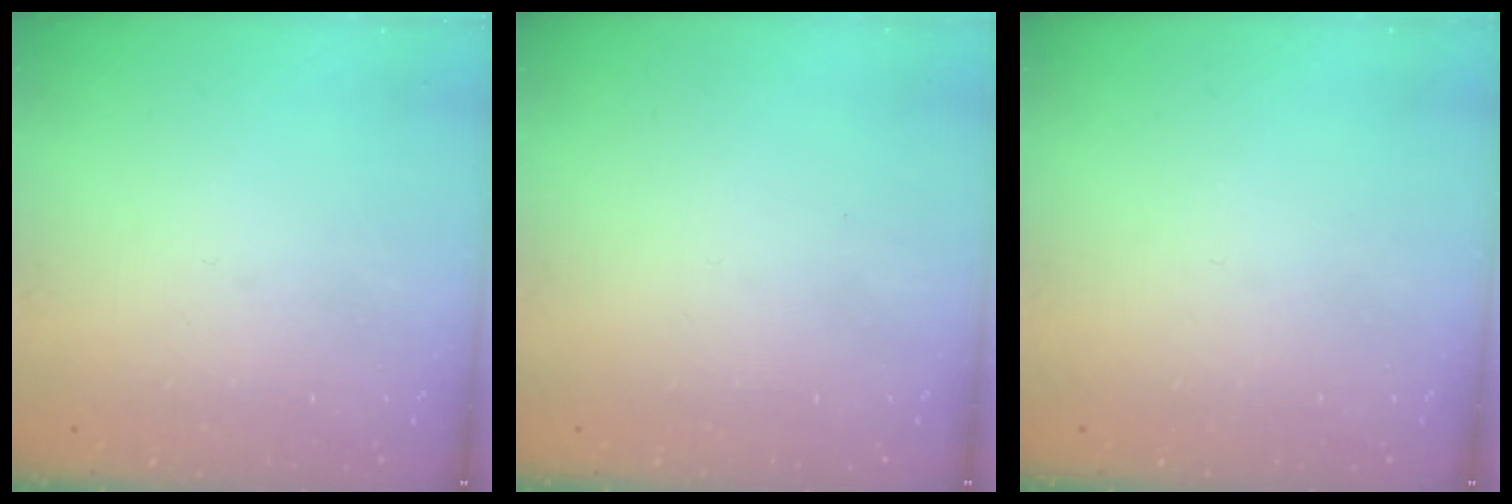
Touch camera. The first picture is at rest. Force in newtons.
{"total": 1.7, "press": 1.6, "slide": 0.1}
{"total": 0.0}